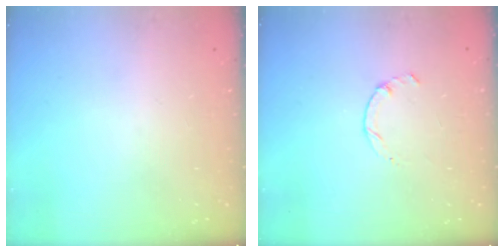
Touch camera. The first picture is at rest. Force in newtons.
{"total": 1.3, "press": 1.2, "slide": 0.4}